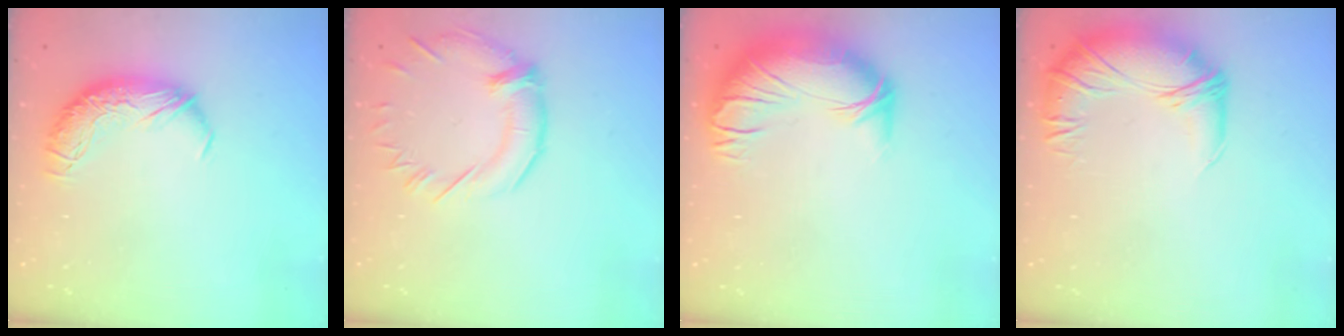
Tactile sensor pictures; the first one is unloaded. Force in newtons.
{"total": 1.3, "press": 0.7, "slide": 1.1}
{"total": 3.7, "press": 2.2, "slide": 3.0}
{"total": 2.8, "press": 0.1, "slide": 2.8}